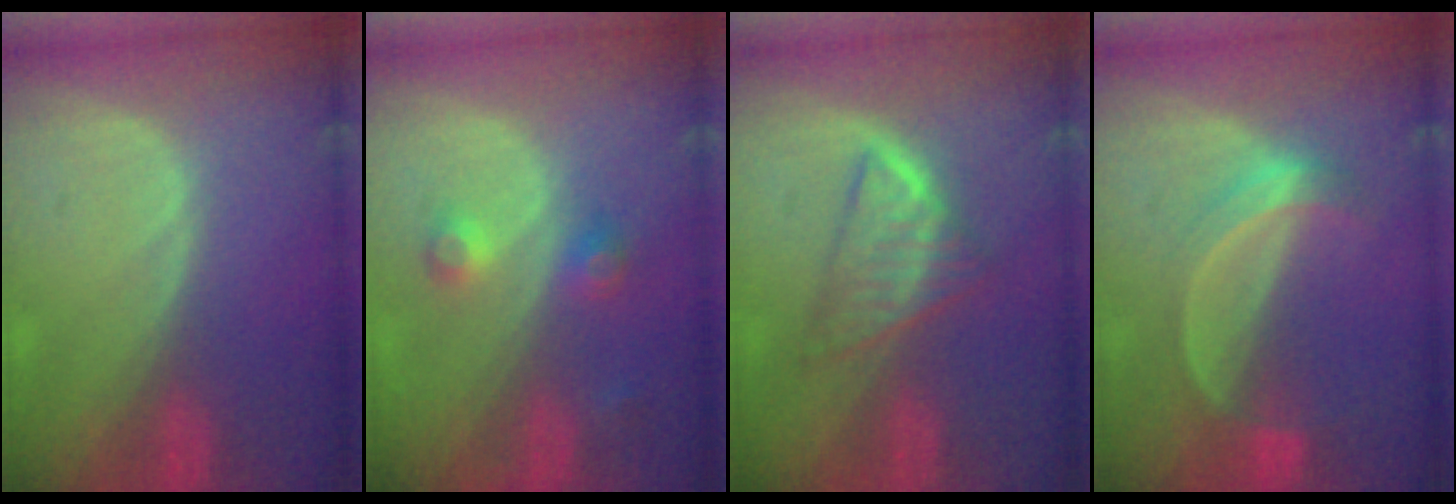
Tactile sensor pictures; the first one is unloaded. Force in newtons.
{"total": 3.6, "press": 3.4, "slide": 1.1}
{"total": 5.4, "press": 5.1, "slide": 1.5}
{"total": 5.1, "press": 4.8, "slide": 2.0}